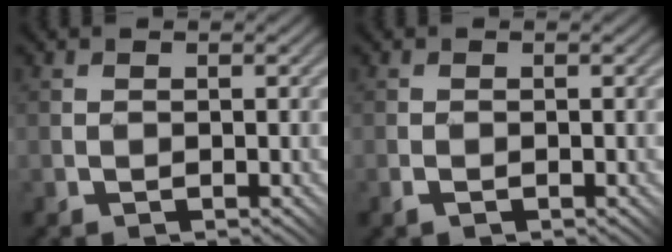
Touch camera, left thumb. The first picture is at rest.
{"total": 0.7, "force": [-0.3, 0.2, 0.6], "torque": [-0.010, 0.001, -0.005]}